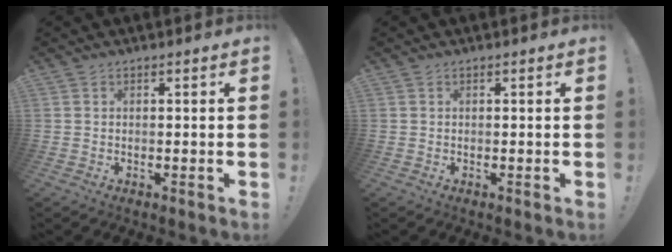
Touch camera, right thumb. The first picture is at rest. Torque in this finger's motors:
{"motor_torque": [0.00, 0.00, 0.04, -0.02, 0.00]}